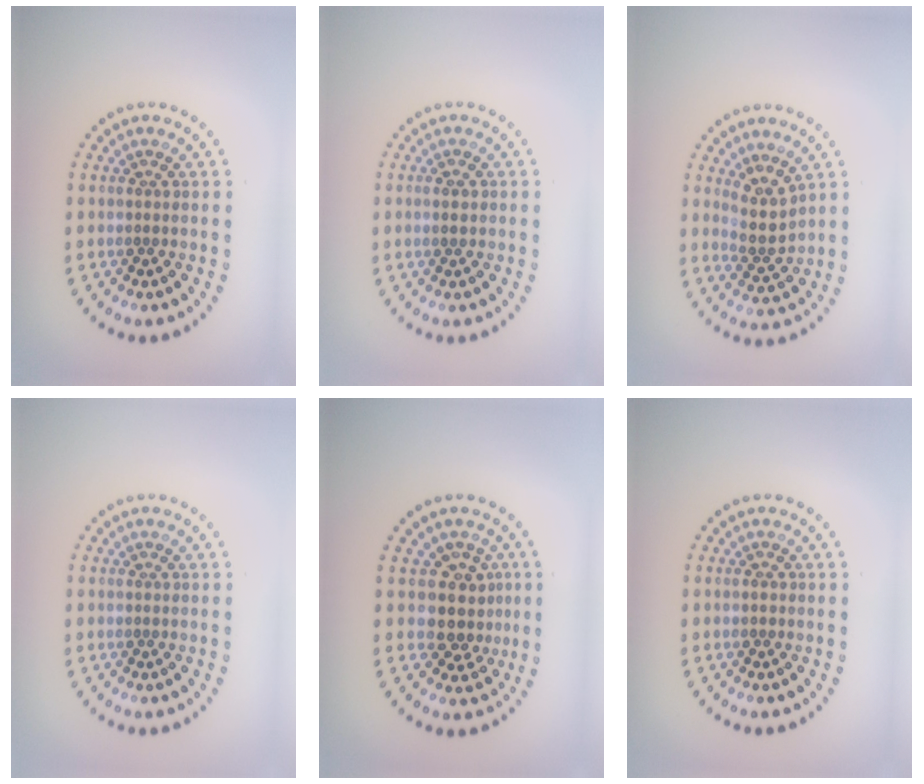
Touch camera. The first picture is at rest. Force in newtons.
{"total": 1.3, "press": 1.3, "slide": 0.1}
{"total": 2.9, "press": 2.3, "slide": 1.8}
{"total": 0.0}
{"total": 3.3, "press": 2.7, "slide": 1.9}
{"total": 0.8, "press": 0.8, "slide": 0.1}